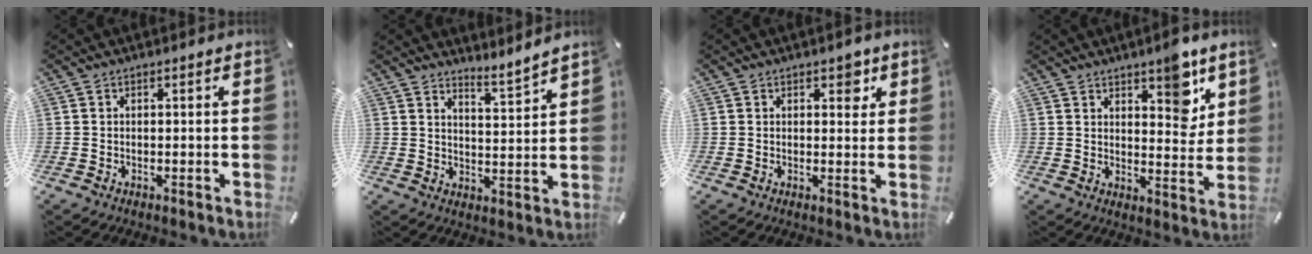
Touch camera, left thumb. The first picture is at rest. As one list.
[{"total": 5.0, "force": [4.9, 0.4, 1.0], "torque": [-0.014, -0.047, 0.081]}, {"total": 3.3, "force": [1.8, 2.0, 1.9], "torque": [-0.010, -0.005, 0.023]}, {"total": 9.5, "force": [6.2, 4.7, 5.5], "torque": [-0.037, -0.047, 0.098]}]